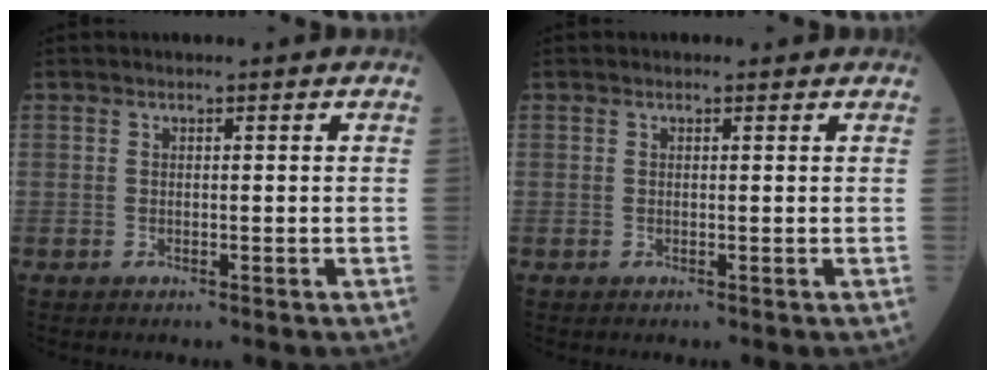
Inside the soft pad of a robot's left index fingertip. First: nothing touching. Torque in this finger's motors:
{"motor_torque": [-0.07, -0.05, 0.18, 0.03]}